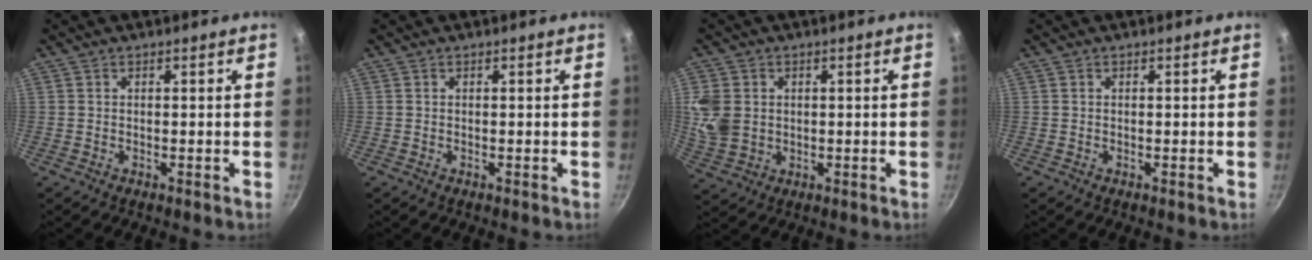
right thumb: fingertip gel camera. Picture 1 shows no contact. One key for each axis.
{"total": 0.0}
{"total": 7.9, "fx": 0.9, "fy": 6.5, "fz": 4.4, "tx": -0.078, "ty": -0.011, "tz": 0.022}
{"total": 0.0}